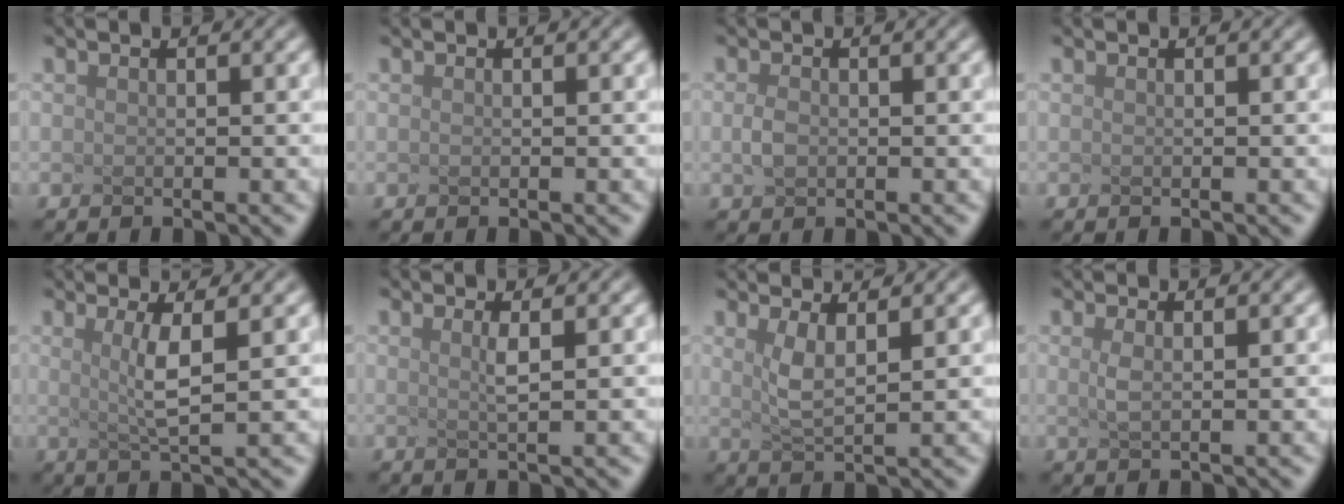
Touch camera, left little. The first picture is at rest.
{"total": 0.0}
{"total": 1.5, "force": [-1.2, -0.7, -0.5], "torque": [-0.031, -0.006, 0.022]}
{"total": 0.0}
{"total": 2.2, "force": [-0.5, -0.8, 2.0], "torque": [-0.071, -0.008, 0.036]}
{"total": 1.2, "force": [-0.7, -0.9, 0.2], "torque": [-0.036, -0.006, 0.023]}
{"total": 1.5, "force": [0.2, -0.7, 1.3], "torque": [-0.057, -0.009, 0.047]}
{"total": 0.6, "force": [-0.2, -0.5, 0.3], "torque": [-0.033, -0.005, 0.018]}